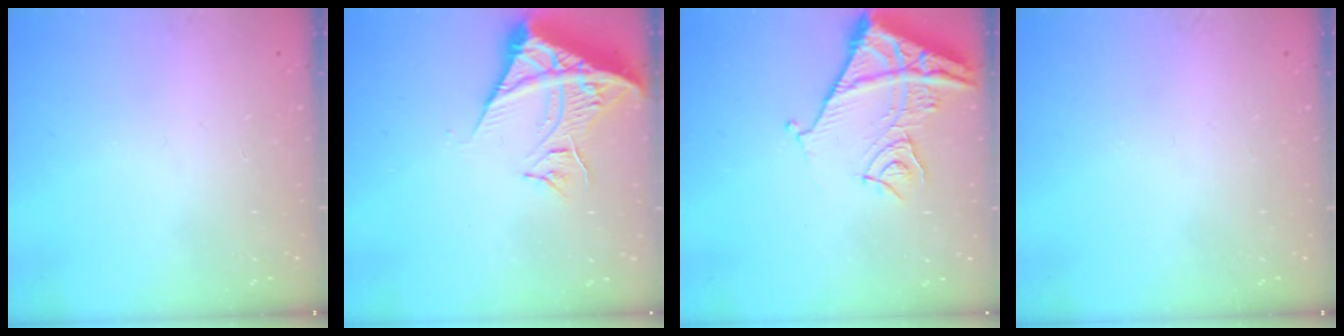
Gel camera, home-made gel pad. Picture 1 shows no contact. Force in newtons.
{"total": 13.5, "press": 13.4, "slide": 1.8}
{"total": 12.8, "press": 12.7, "slide": 1.6}
{"total": 0.0}